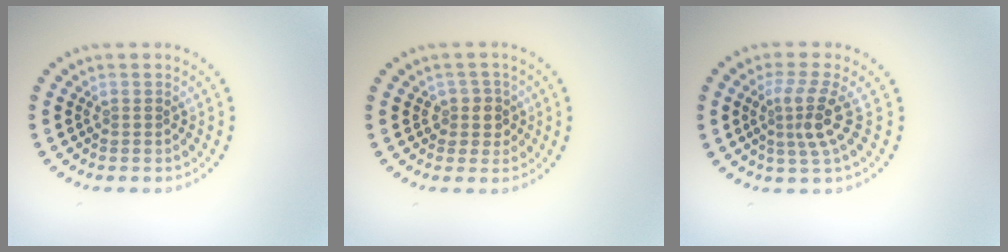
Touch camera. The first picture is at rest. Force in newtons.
{"total": 2.1, "press": 1.6, "slide": 1.3}
{"total": 3.1, "press": 2.2, "slide": 2.2}